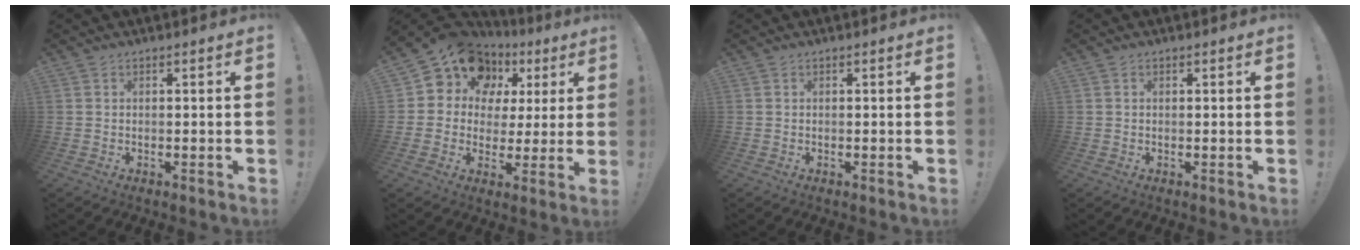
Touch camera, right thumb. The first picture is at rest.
{"total": 13.5, "force": [8.2, 9.6, 4.6], "torque": [-0.081, -0.059, 0.160]}
{"total": 0.0}
{"total": 0.0}